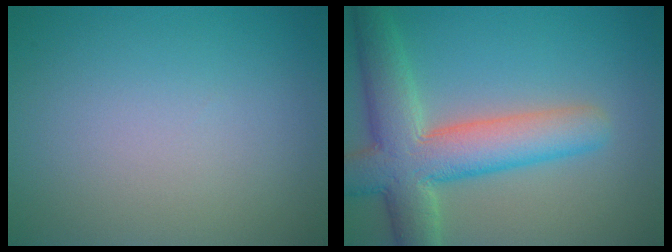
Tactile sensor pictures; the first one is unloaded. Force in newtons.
{"total": 8.4, "press": 8.4, "slide": 0.5}